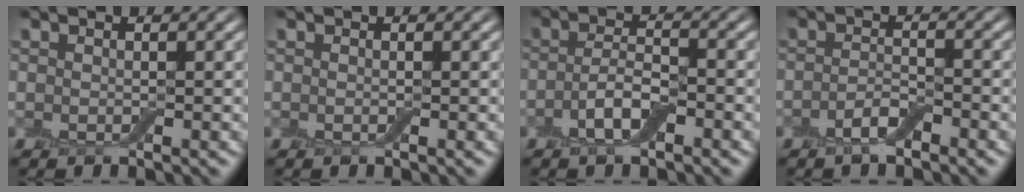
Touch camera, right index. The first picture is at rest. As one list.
[{"total": 0.0}, {"total": 3.1, "force": [-1.4, 1.2, 2.5], "torque": [-0.054, 0.004, -0.032]}, {"total": 2.1, "force": [-1.3, 0.7, 1.4], "torque": [-0.029, 0.004, -0.027]}]